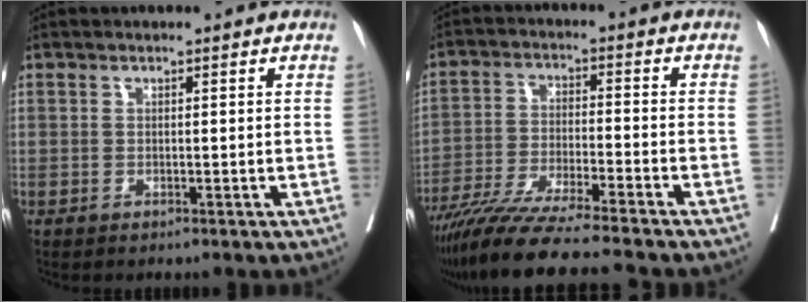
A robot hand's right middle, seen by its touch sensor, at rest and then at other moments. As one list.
[{"total": 13.8, "force": [-11.9, -1.2, 7.0], "torque": [-0.113, -0.031, -0.199]}]